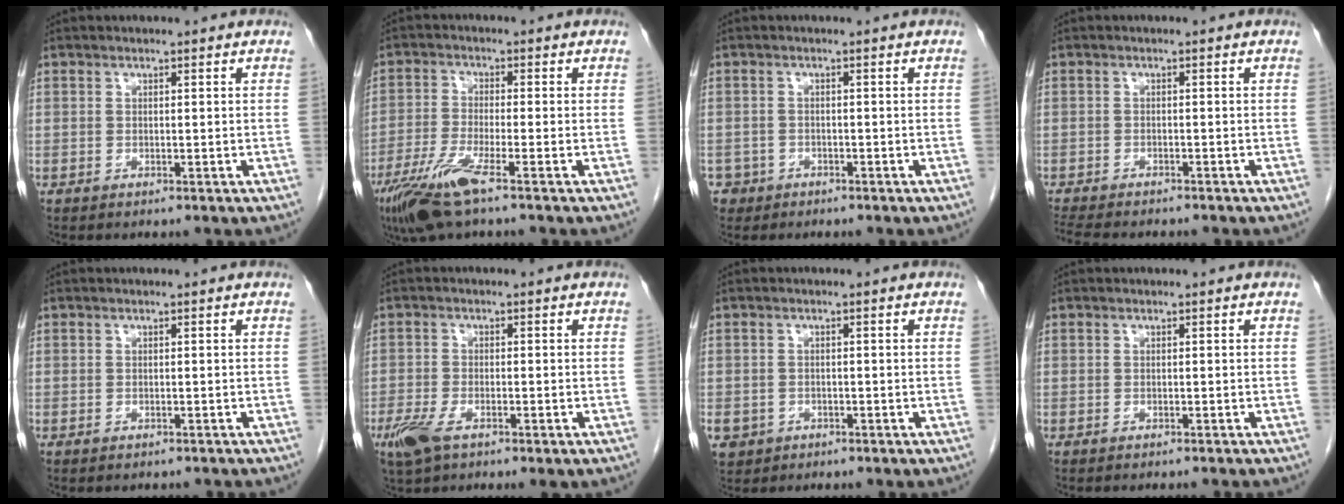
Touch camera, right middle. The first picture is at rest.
{"total": 7.6, "force": [-4.7, 0.2, 5.9], "torque": [-0.126, -0.021, -0.092]}
{"total": 3.0, "force": [-1.9, 2.3, -0.2], "torque": [0.002, 0.008, -0.035]}
{"total": 9.5, "force": [-8.3, 2.1, 4.1], "torque": [-0.074, -0.009, -0.120]}
{"total": 3.3, "force": [-3.0, 1.0, 1.1], "torque": [-0.018, -0.003, -0.033]}
{"total": 5.2, "force": [-3.1, 1.8, 3.8], "torque": [-0.081, -0.012, -0.055]}
{"total": 4.9, "force": [-2.4, 4.1, 1.1], "torque": [-0.025, 0.003, -0.034]}
{"total": 3.4, "force": [-3.1, 0.1, 1.3], "torque": [-0.017, -0.004, -0.037]}